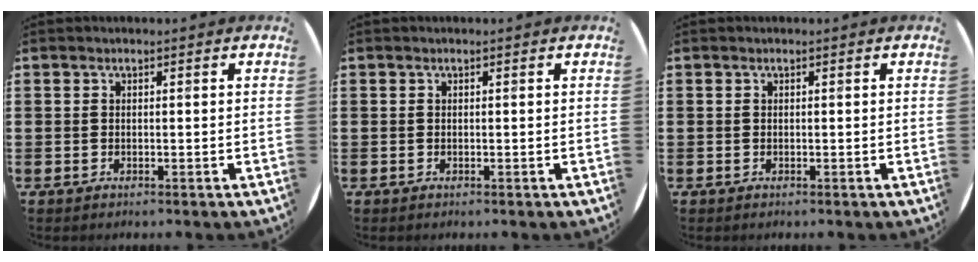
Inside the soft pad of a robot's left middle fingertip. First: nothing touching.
{"total": 0.0}
{"total": 0.0}